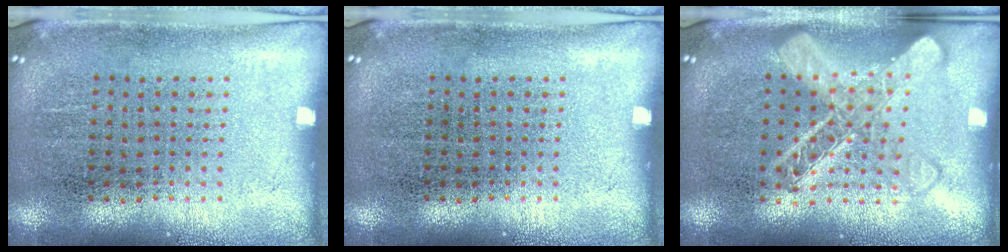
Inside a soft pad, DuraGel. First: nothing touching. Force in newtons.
{"total": 0.0}
{"total": 2.4, "press": 2.4, "slide": 0.4}